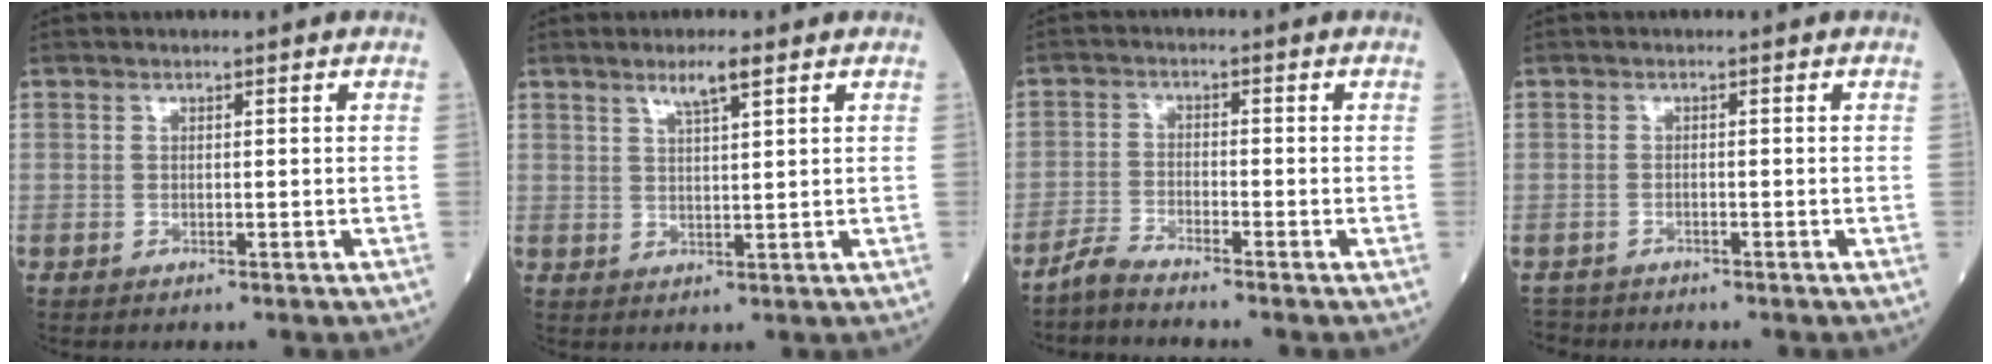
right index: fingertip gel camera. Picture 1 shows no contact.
{"total": 3.7, "force": [2.4, 0.1, 2.7], "torque": [-0.055, 0.001, 0.047]}
{"total": 3.1, "force": [-3.0, -0.6, 0.6], "torque": [-0.020, -0.015, -0.063]}
{"total": 2.3, "force": [-2.1, 0.7, -0.7], "torque": [0.010, -0.005, -0.038]}